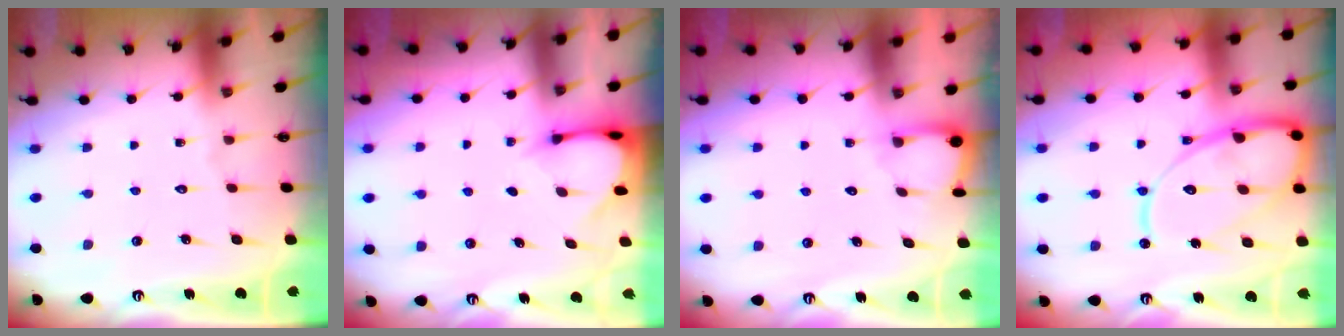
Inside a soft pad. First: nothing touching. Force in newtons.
{"total": 3.1, "press": 3.1, "slide": 0.3}
{"total": 2.8, "press": 2.8, "slide": 0.1}
{"total": 17.7, "press": 17.6, "slide": 1.8}